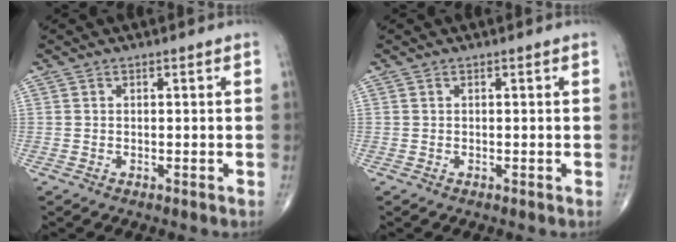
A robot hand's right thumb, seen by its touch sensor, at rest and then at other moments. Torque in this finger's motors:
{"motor_torque": [-0.01, -0.15, -0.29, 0.07, 0.03]}